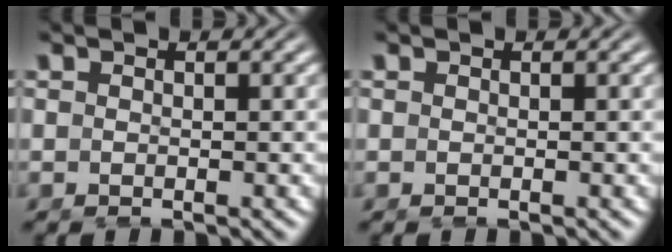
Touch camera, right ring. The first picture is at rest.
{"total": 0.0}